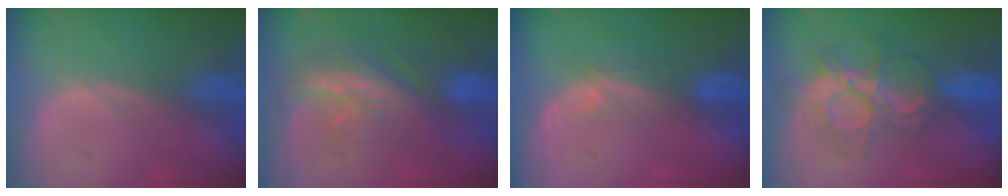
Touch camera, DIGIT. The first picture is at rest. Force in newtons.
{"total": 8.7, "press": 7.4, "slide": 4.6}
{"total": 2.9, "press": 2.4, "slide": 1.7}
{"total": 8.7, "press": 8.0, "slide": 3.4}